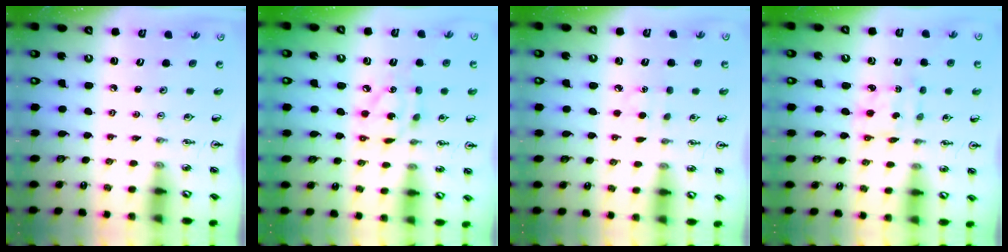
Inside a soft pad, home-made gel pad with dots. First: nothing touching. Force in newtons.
{"total": 9.3, "press": 9.3, "slide": 0.4}
{"total": 4.5, "press": 4.4, "slide": 0.6}
{"total": 2.3, "press": 2.3, "slide": 0.3}